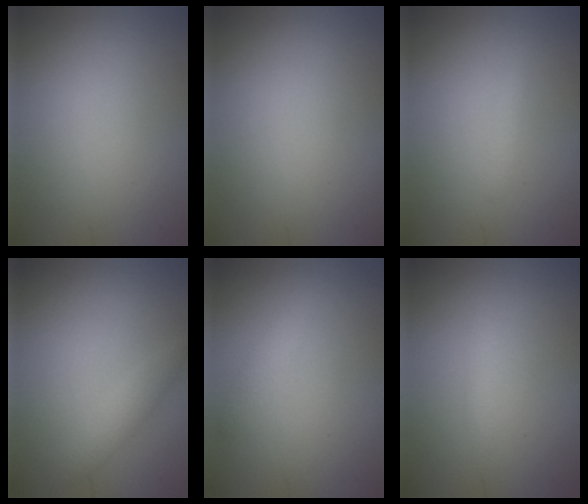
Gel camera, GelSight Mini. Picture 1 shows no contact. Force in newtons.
{"total": 0.0}
{"total": 0.6, "press": 0.6, "slide": 0.1}
{"total": 1.8, "press": 1.8, "slide": 0.1}
{"total": 1.6, "press": 1.6, "slide": 0.1}
{"total": 0.9, "press": 0.9, "slide": 0.0}